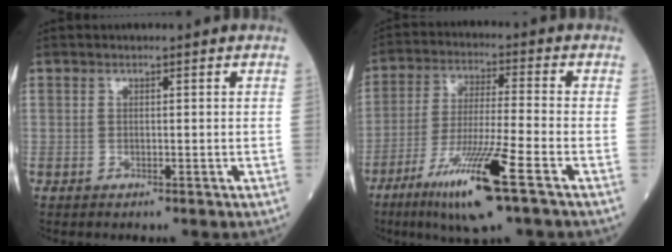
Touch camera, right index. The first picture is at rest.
{"total": 13.5, "force": [-7.1, 0.0, 11.4], "torque": [-0.220, -0.031, -0.128]}